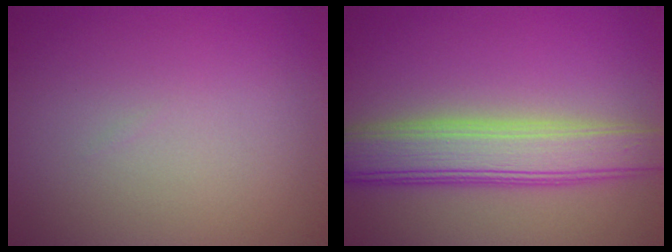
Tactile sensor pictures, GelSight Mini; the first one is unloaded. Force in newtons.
{"total": 6.1, "press": 6.1, "slide": 0.1}